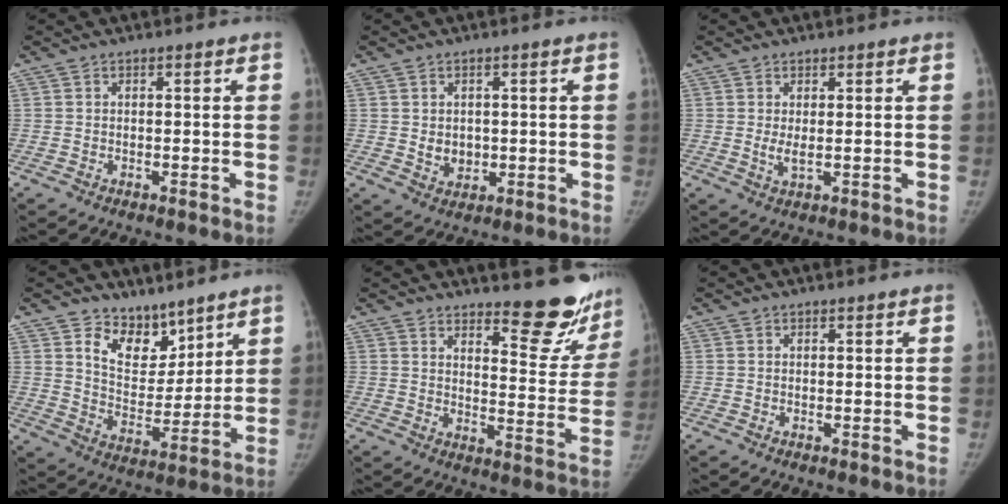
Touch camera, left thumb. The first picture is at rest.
{"total": 3.9, "force": [0.2, 3.2, 2.3], "torque": [-0.021, -0.006, 0.013]}
{"total": 2.3, "force": [0.4, 0.9, 2.1], "torque": [-0.039, -0.008, 0.012]}
{"total": 9.9, "force": [7.4, 5.8, 3.2], "torque": [-0.014, -0.063, 0.140]}
{"total": 13.6, "force": [11.6, 3.9, 6.0], "torque": [-0.030, -0.110, 0.144]}
{"total": 0.0}